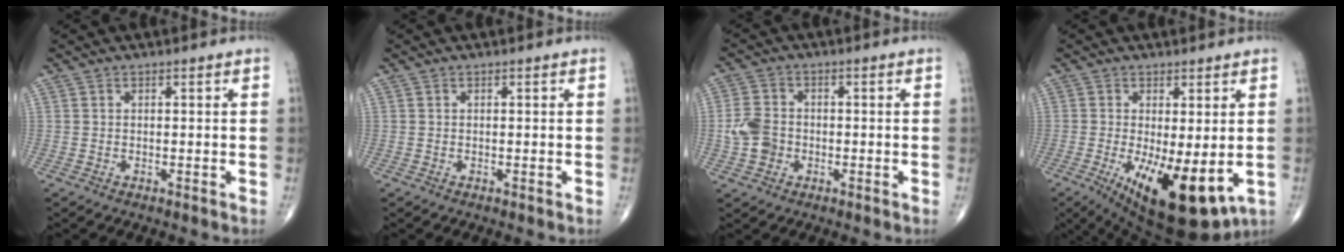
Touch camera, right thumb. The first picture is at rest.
{"total": 0.0}
{"total": 5.7, "force": [-1.1, 4.6, 3.3], "torque": [-0.057, 0.011, -0.026]}
{"total": 14.6, "force": [-3.6, 5.4, 13.1], "torque": [-0.199, -0.028, -0.037]}